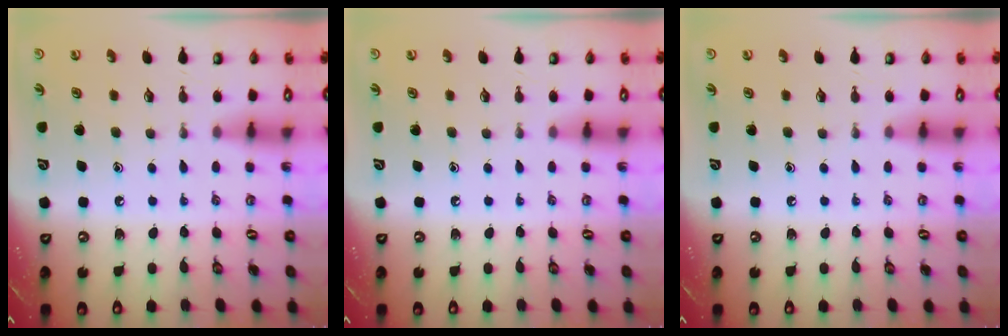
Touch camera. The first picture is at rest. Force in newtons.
{"total": 0.0}
{"total": 0.0}